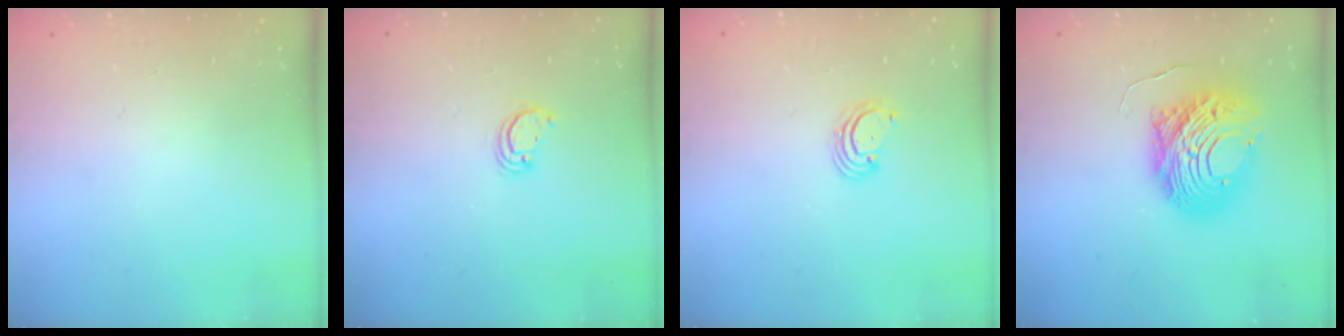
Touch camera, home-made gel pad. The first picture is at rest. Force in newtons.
{"total": 3.3, "press": 3.3, "slide": 0.2}
{"total": 2.5, "press": 2.5, "slide": 0.3}
{"total": 14.1, "press": 14.0, "slide": 1.3}